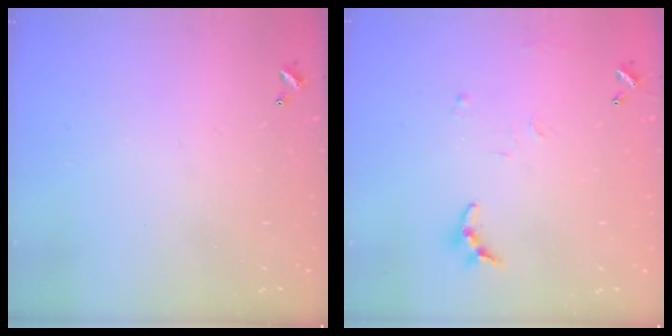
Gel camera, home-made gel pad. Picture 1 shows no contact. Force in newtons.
{"total": 7.9, "press": 7.9, "slide": 0.5}